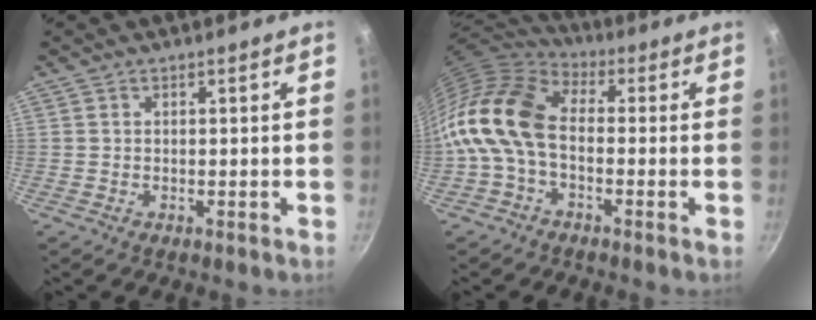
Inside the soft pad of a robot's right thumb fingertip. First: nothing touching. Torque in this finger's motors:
{"motor_torque": [0.40, 1.75, 1.38, -1.39, 0.23]}